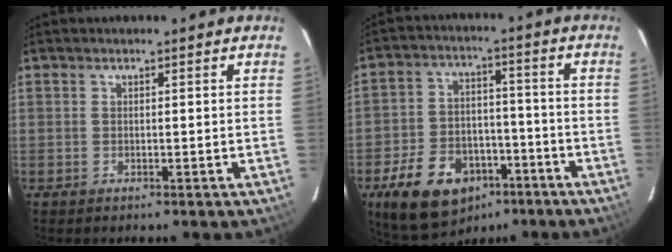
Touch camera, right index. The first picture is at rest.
{"total": 16.7, "force": [-9.7, 10.6, 8.5], "torque": [-0.194, 0.012, -0.138]}